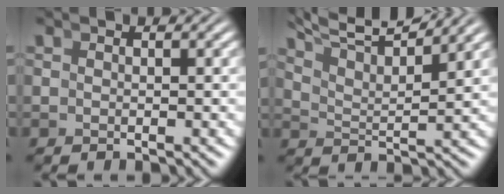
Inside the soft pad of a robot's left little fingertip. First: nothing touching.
{"total": 7.6, "force": [6.7, 1.4, 3.3], "torque": [-0.062, 0.017, 0.103]}